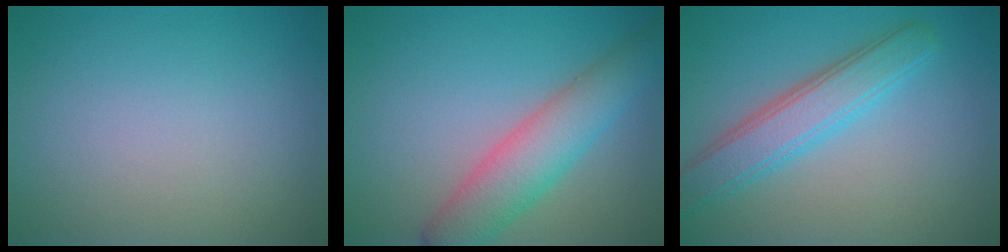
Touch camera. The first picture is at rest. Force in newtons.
{"total": 5.4, "press": 5.4, "slide": 0.1}
{"total": 4.5, "press": 4.5, "slide": 0.1}